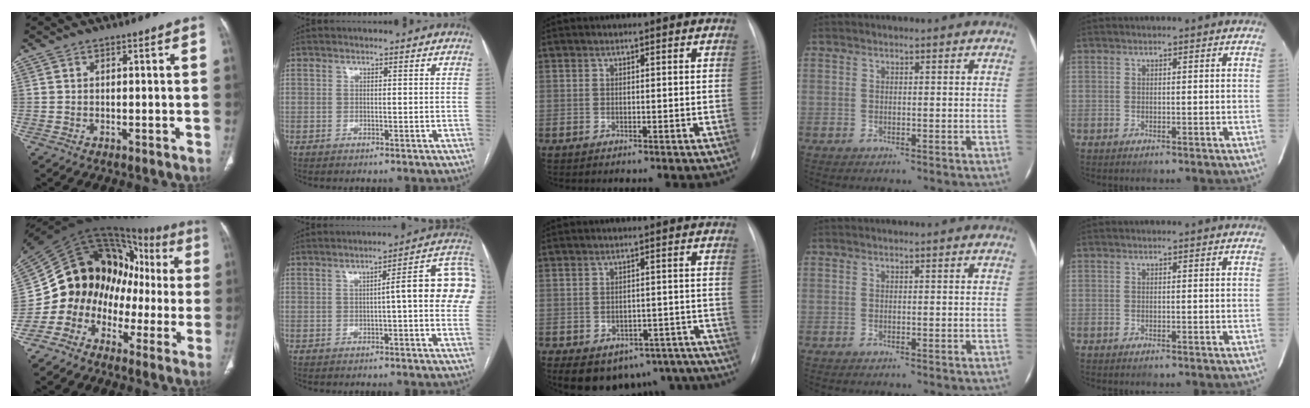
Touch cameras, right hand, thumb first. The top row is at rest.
{"thumb": {"total": 17.9, "force": [-4.3, 14.5, 9.5], "torque": [-0.109, 0.107, -0.078]}, "index": {"total": 12.2, "force": [1.0, 1.5, 12.1], "torque": [-0.150, 0.032, 0.004]}, "middle": {"total": 17.5, "force": [-13.0, 10.1, 5.8], "torque": [-0.090, 0.024, -0.137]}}